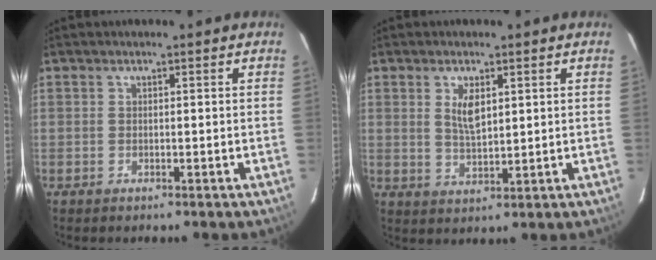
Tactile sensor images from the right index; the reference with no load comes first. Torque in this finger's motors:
{"motor_torque": [0.10, 0.03, 0.26, 0.05]}